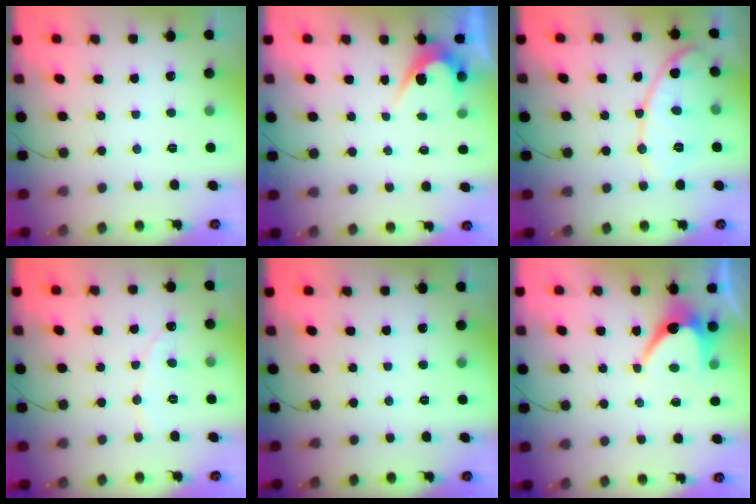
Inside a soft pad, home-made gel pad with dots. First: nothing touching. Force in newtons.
{"total": 3.9, "press": 3.9, "slide": 0.3}
{"total": 11.5, "press": 11.5, "slide": 0.6}
{"total": 1.9, "press": 1.9, "slide": 0.1}
{"total": 0.0}
{"total": 6.8, "press": 6.8, "slide": 0.7}